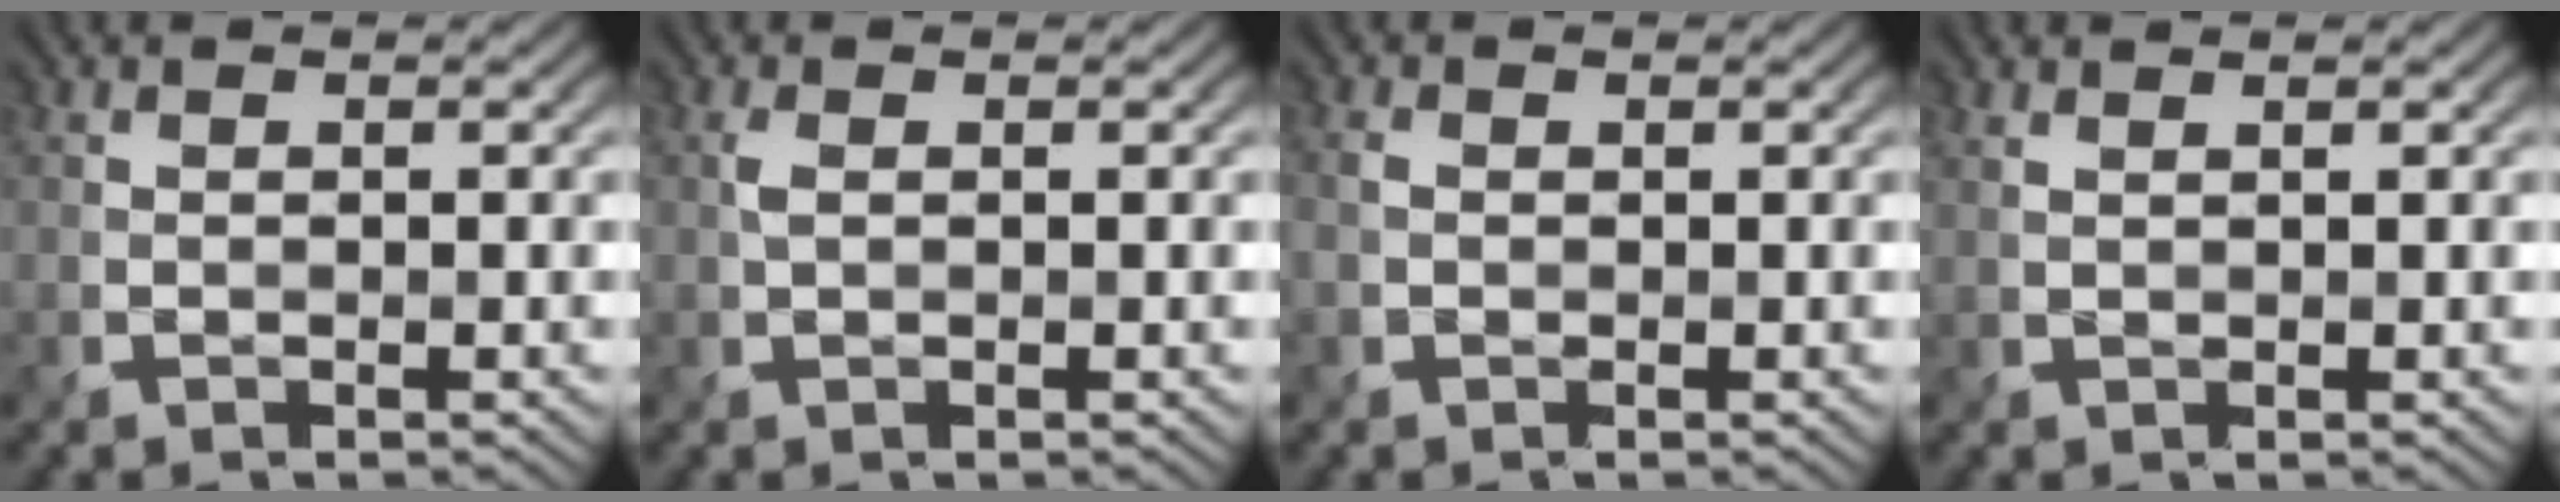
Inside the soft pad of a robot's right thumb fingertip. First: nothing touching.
{"total": 1.1, "force": [0.1, 0.5, 0.9], "torque": [-0.029, 0.001, 0.004]}
{"total": 1.6, "force": [-0.1, 1.3, 1.0], "torque": [-0.033, -0.004, -0.001]}
{"total": 1.4, "force": [1.1, 0.4, 0.8], "torque": [-0.013, -0.003, 0.013]}